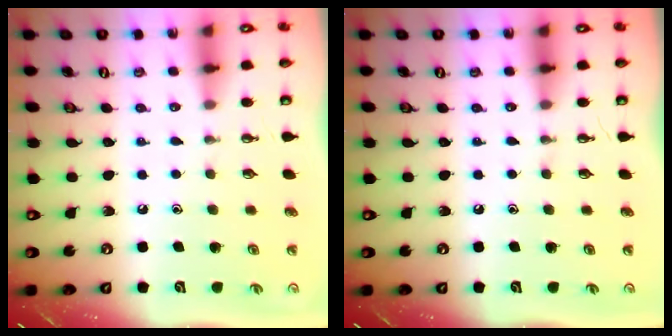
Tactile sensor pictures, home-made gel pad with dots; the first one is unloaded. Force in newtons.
{"total": 0.0}